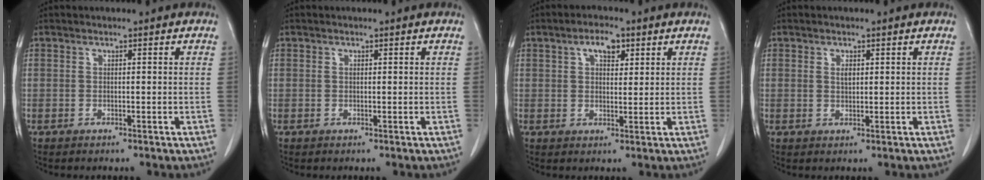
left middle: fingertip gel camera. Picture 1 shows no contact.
{"total": 0.0}
{"total": 4.3, "force": [2.1, 1.9, 3.1], "torque": [-0.055, 0.008, 0.035]}
{"total": 1.3, "force": [0.5, 0.7, 1.0], "torque": [-0.019, -0.002, 0.011]}